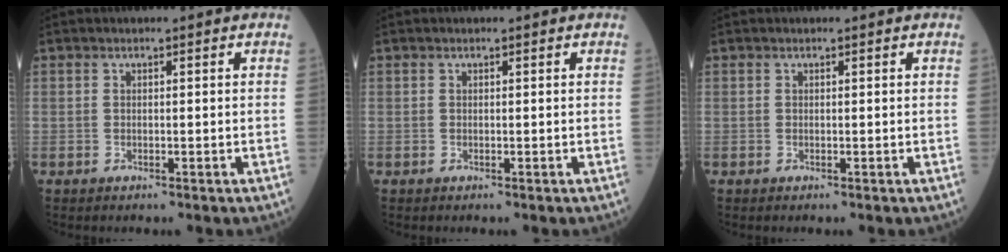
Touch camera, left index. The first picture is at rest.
{"total": 0.0}
{"total": 0.0}